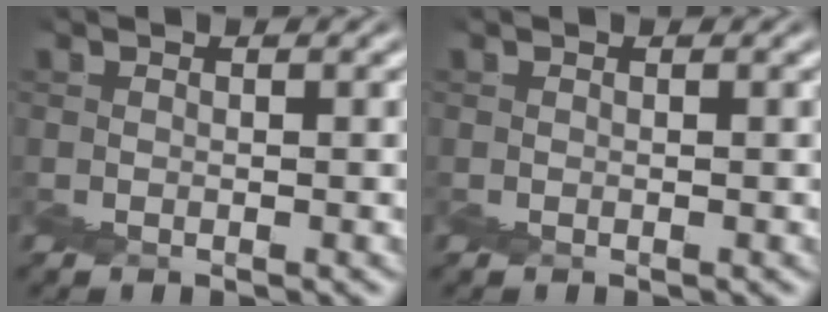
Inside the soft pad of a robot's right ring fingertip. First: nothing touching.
{"total": 0.0}